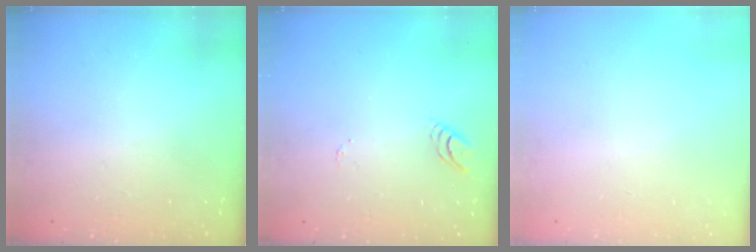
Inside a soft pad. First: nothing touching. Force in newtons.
{"total": 3.5, "press": 3.5, "slide": 0.5}
{"total": 0.0}